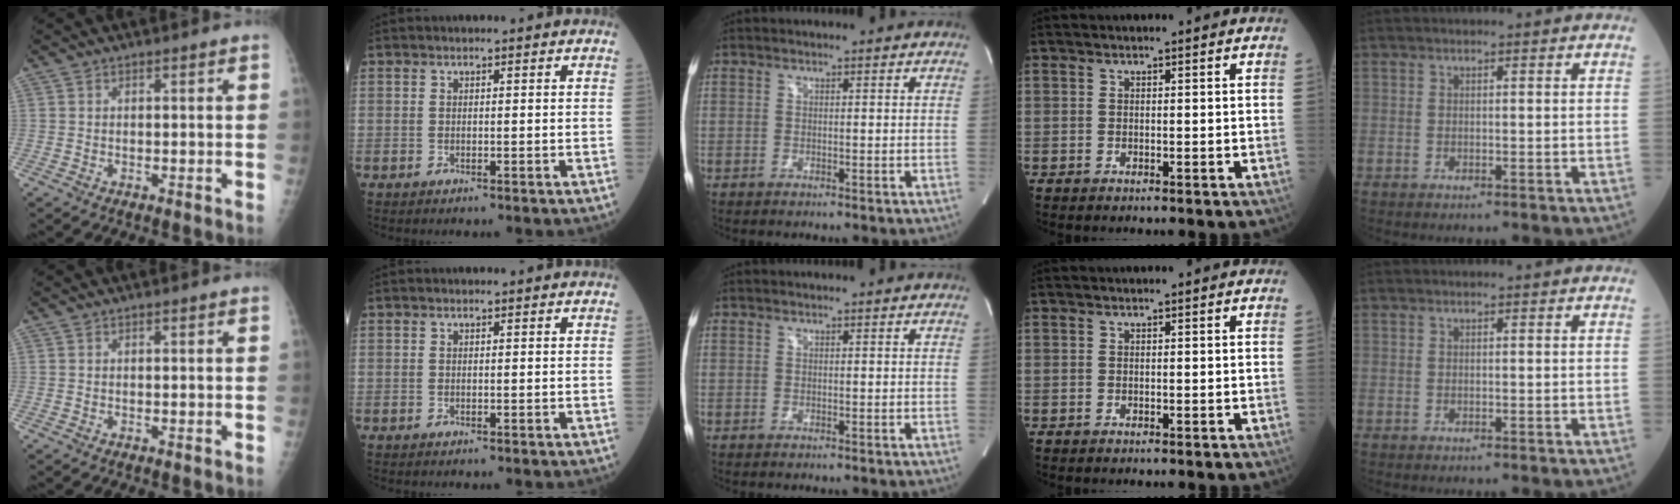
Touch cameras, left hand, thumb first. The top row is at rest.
{}